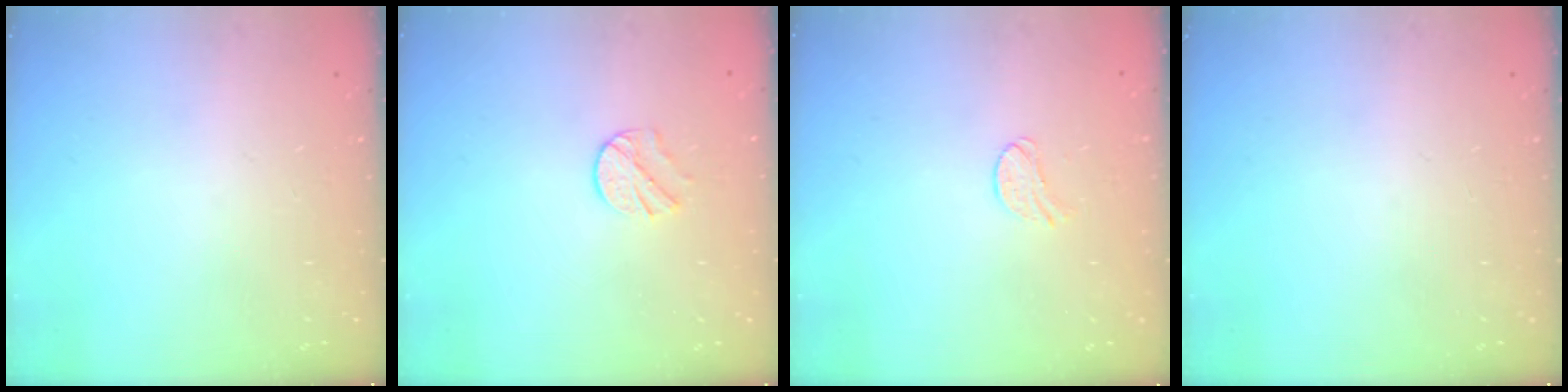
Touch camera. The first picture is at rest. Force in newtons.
{"total": 6.4, "press": 6.3, "slide": 0.6}
{"total": 7.1, "press": 7.1, "slide": 0.5}
{"total": 0.0}